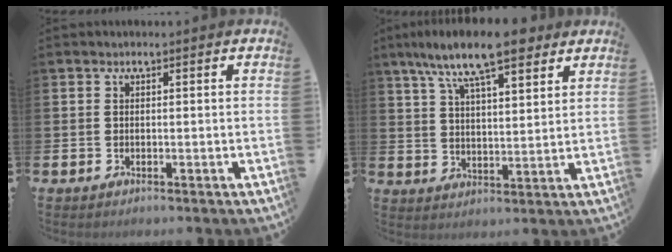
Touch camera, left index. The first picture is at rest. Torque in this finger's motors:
{"motor_torque": [1.17, -0.97, 1.05, 0.21]}